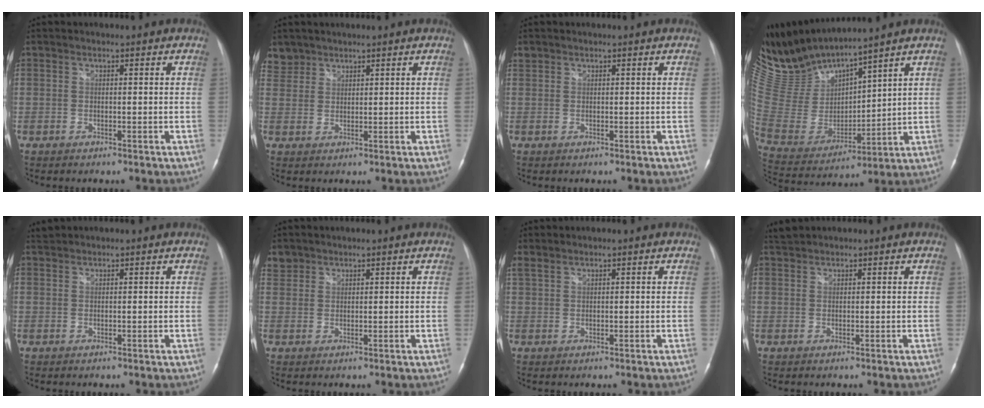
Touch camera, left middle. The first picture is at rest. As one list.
[{"total": 3.1, "force": [2.6, 1.7, -0.4], "torque": [0.015, 0.008, 0.051]}, {"total": 0.9, "force": [0.7, 0.6, 0.0], "torque": [-0.001, 0.014, 0.014]}, {"total": 13.8, "force": [13.2, 0.2, 4.0], "torque": [-0.110, 0.001, 0.286]}, {"total": 1.0, "force": [0.9, 0.0, -0.1], "torque": [-0.009, 0.012, 0.024]}, {"total": 2.4, "force": [1.8, 1.5, -0.2], "torque": [0.009, 0.010, 0.033]}, {"total": 1.3, "force": [1.2, 0.3, 0.4], "torque": [-0.021, 0.016, 0.033]}, {"total": 1.4, "force": [1.4, 0.1, 0.0], "torque": [-0.009, 0.012, 0.032]}]